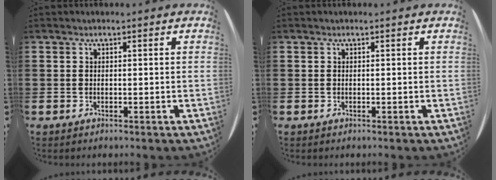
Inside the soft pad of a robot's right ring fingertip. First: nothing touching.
{"total": 0.0}